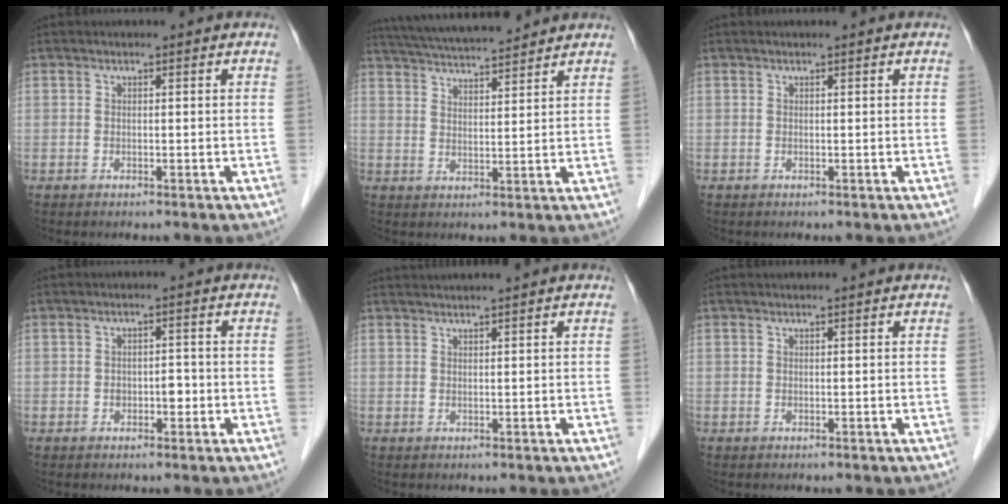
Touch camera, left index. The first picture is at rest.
{"total": 12.3, "force": [11.3, 1.0, 4.9], "torque": [-0.092, 0.025, 0.181]}
{"total": 0.6, "force": [0.6, 0.0, 0.3], "torque": [-0.003, 0.006, 0.011]}
{"total": 1.8, "force": [-0.6, 1.1, 1.3], "torque": [-0.017, 0.003, -0.006]}
{"total": 3.5, "force": [3.1, -0.7, 1.4], "torque": [-0.013, 0.026, 0.054]}
{"total": 0.9, "force": [0.8, -0.1, 0.4], "torque": [-0.005, 0.009, 0.017]}